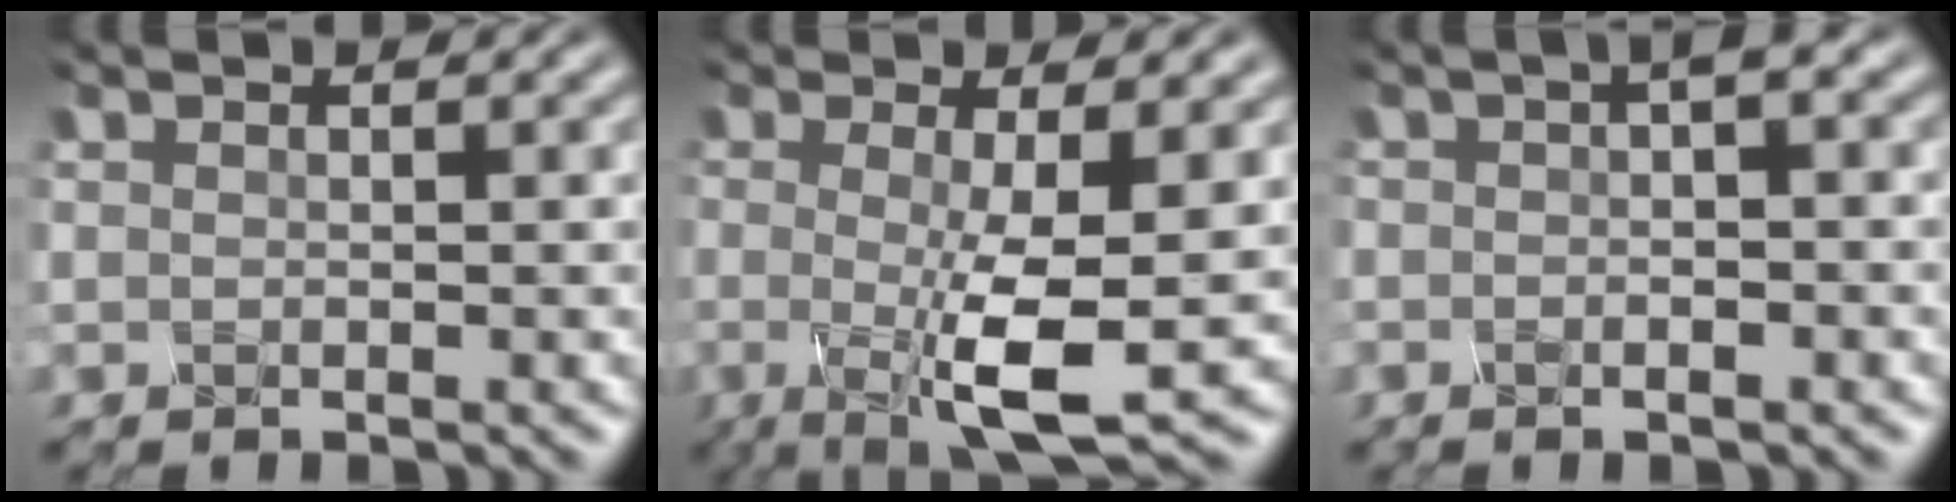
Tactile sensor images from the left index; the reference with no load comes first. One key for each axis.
{"total": 6.6, "fx": -1.3, "fy": 1.3, "fz": 6.3, "tx": -0.093, "ty": -0.012, "tz": -0.024}
{"total": 2.7, "fx": -0.3, "fy": 0.5, "fz": 2.7, "tx": -0.039, "ty": 0.007, "tz": -0.008}